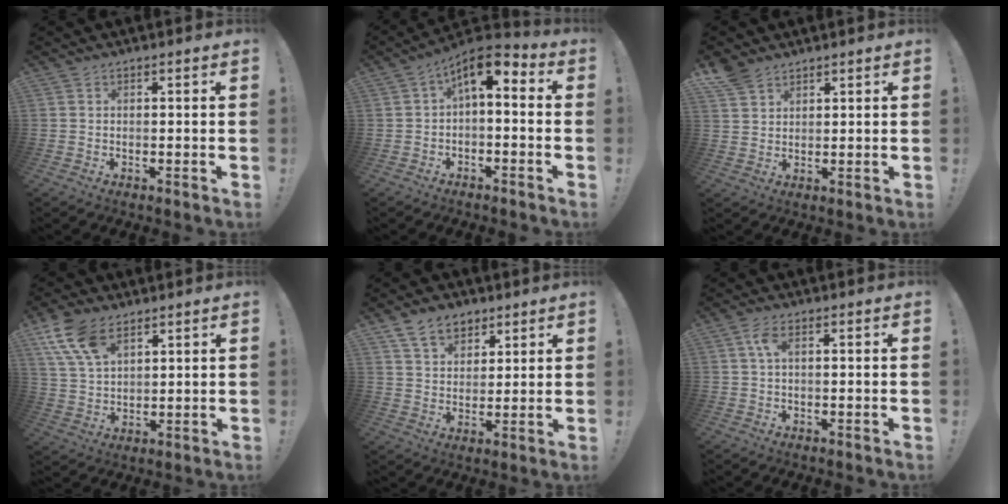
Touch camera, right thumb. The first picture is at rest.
{"total": 7.2, "force": [1.2, 3.0, 6.4], "torque": [-0.096, -0.005, 0.021]}
{"total": 5.1, "force": [4.0, 2.5, 1.8], "torque": [-0.033, -0.018, 0.078]}
{"total": 11.9, "force": [7.0, 6.8, 6.9], "torque": [-0.138, -0.023, 0.136]}
{"total": 9.8, "force": [6.2, 6.5, 3.9], "torque": [-0.067, -0.026, 0.121]}
{"total": 3.8, "force": [0.8, 1.5, 3.4], "torque": [-0.067, 0.006, 0.015]}